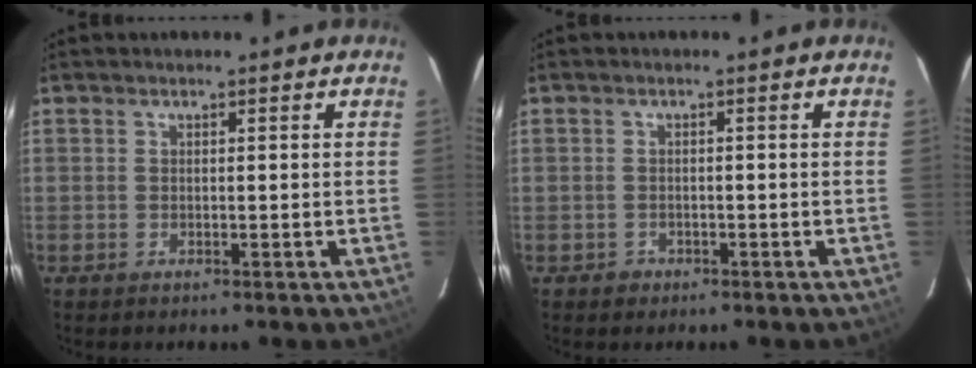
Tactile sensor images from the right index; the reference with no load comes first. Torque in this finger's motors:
{"motor_torque": [-0.04, -0.02, -0.20, -0.10]}